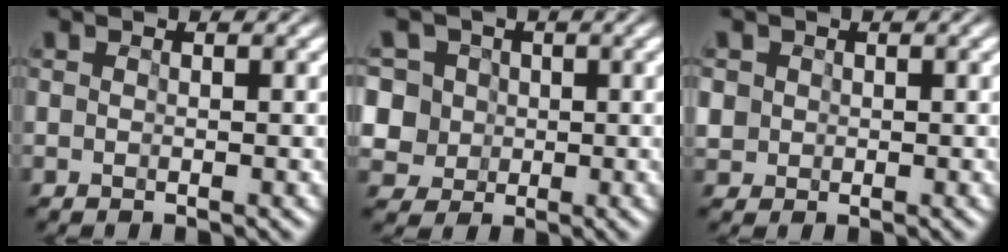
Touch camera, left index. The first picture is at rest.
{"total": 7.2, "force": [1.2, 6.5, 2.8], "torque": [-0.084, 0.036, 0.013]}
{"total": 3.7, "force": [0.4, 3.5, 1.1], "torque": [-0.051, 0.029, 0.004]}